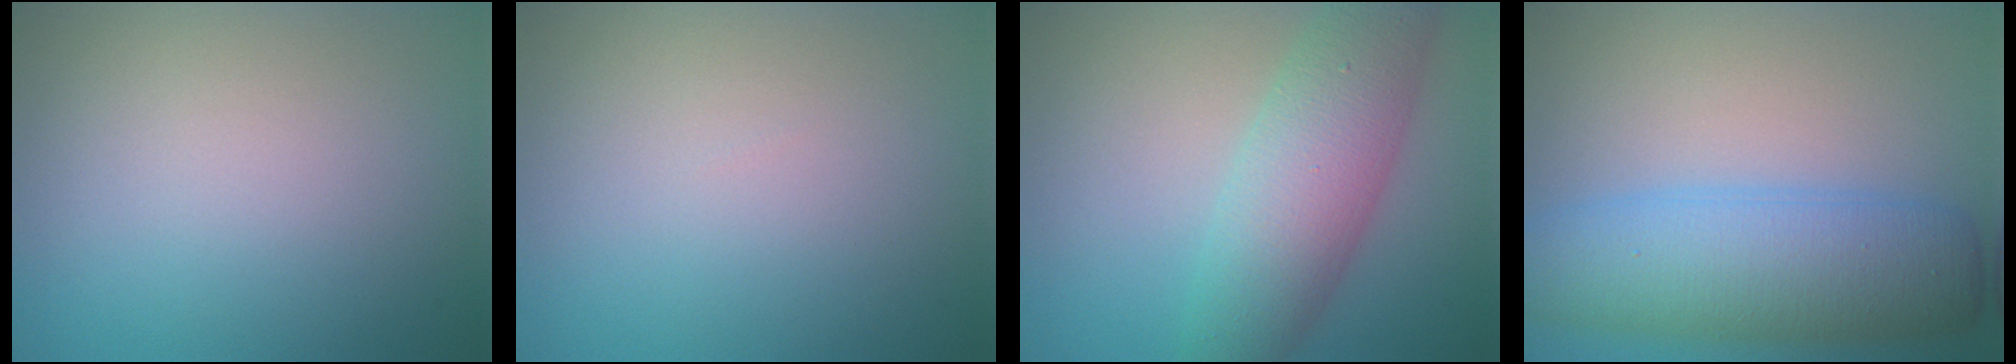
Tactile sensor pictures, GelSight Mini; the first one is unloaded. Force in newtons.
{"total": 0.0}
{"total": 6.9, "press": 6.9, "slide": 0.1}
{"total": 8.1, "press": 8.1, "slide": 0.2}